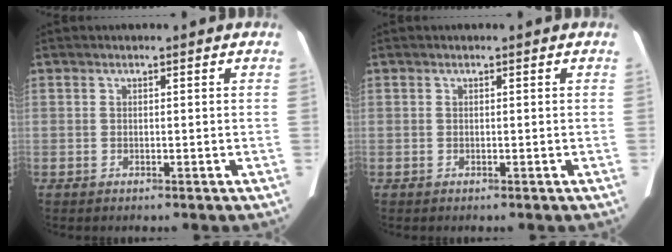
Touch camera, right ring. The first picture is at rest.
{"total": 0.0}